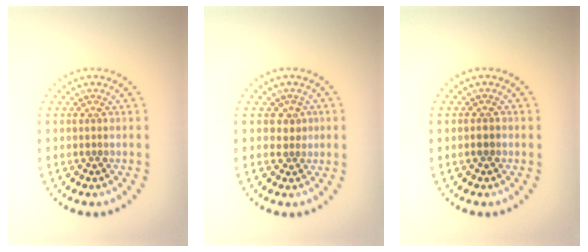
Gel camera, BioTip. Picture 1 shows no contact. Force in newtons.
{"total": 1.4, "press": 1.1, "slide": 0.8}
{"total": 0.8, "press": 0.8, "slide": 0.2}